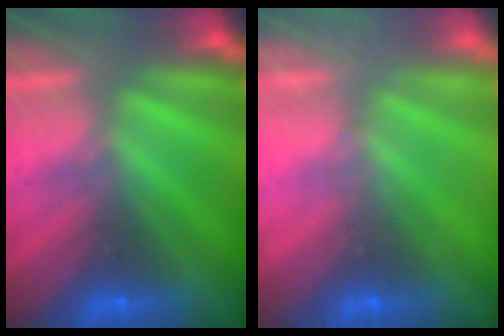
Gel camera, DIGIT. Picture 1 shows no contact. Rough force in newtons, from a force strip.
{"total": 2.0}